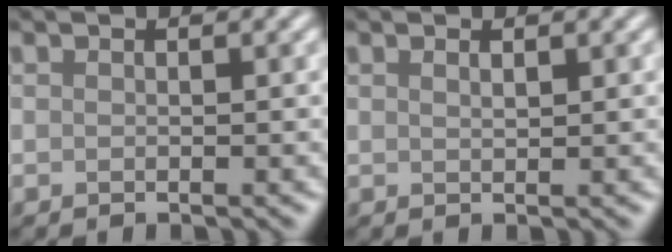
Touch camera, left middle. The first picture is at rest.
{"total": 0.7, "force": [0.5, 0.1, 0.4], "torque": [-0.007, -0.002, 0.009]}